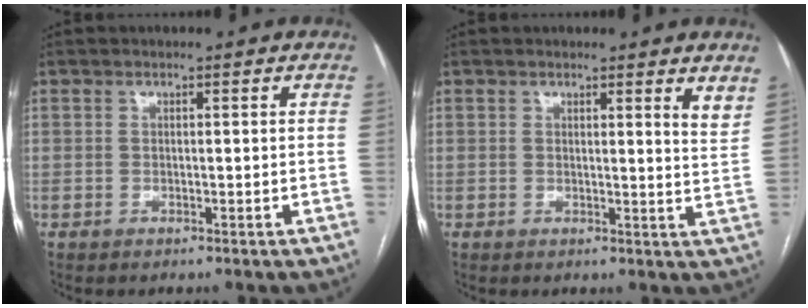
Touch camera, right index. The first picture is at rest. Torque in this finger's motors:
{"motor_torque": [-0.02, 0.08, 0.01, 0.00]}